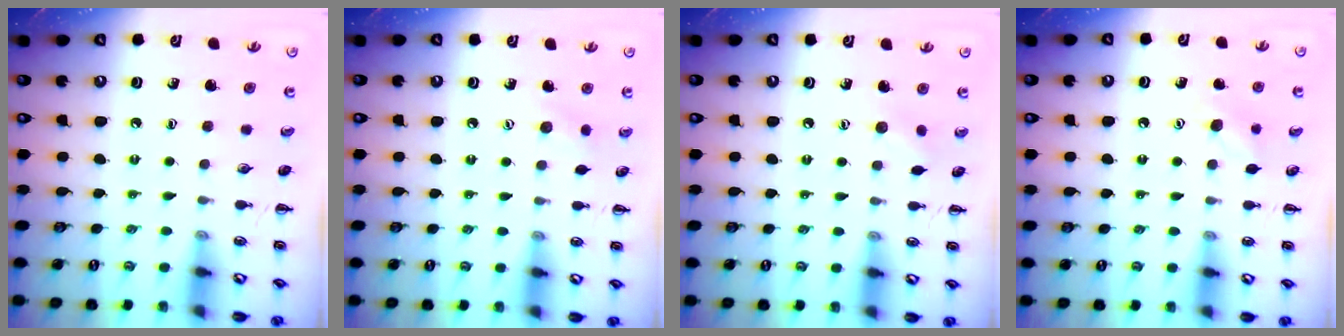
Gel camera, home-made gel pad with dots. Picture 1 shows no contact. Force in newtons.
{"total": 5.8, "press": 5.7, "slide": 1.3}
{"total": 5.2, "press": 5.1, "slide": 1.4}
{"total": 5.9, "press": 5.7, "slide": 1.3}